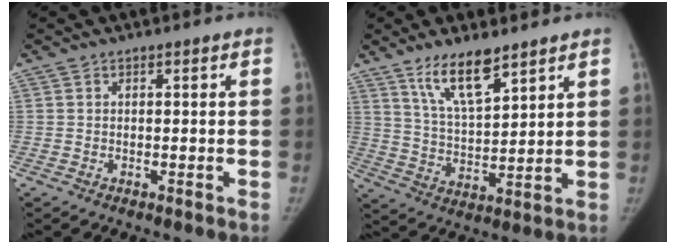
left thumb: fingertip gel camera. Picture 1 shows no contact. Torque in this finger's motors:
{"motor_torque": [0.01, 0.01, 0.14, 0.00, 0.07]}